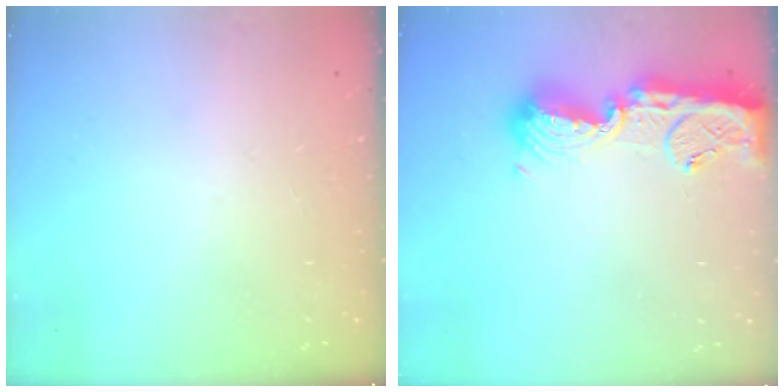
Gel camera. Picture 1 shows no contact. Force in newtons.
{"total": 14.6, "press": 14.5, "slide": 1.4}